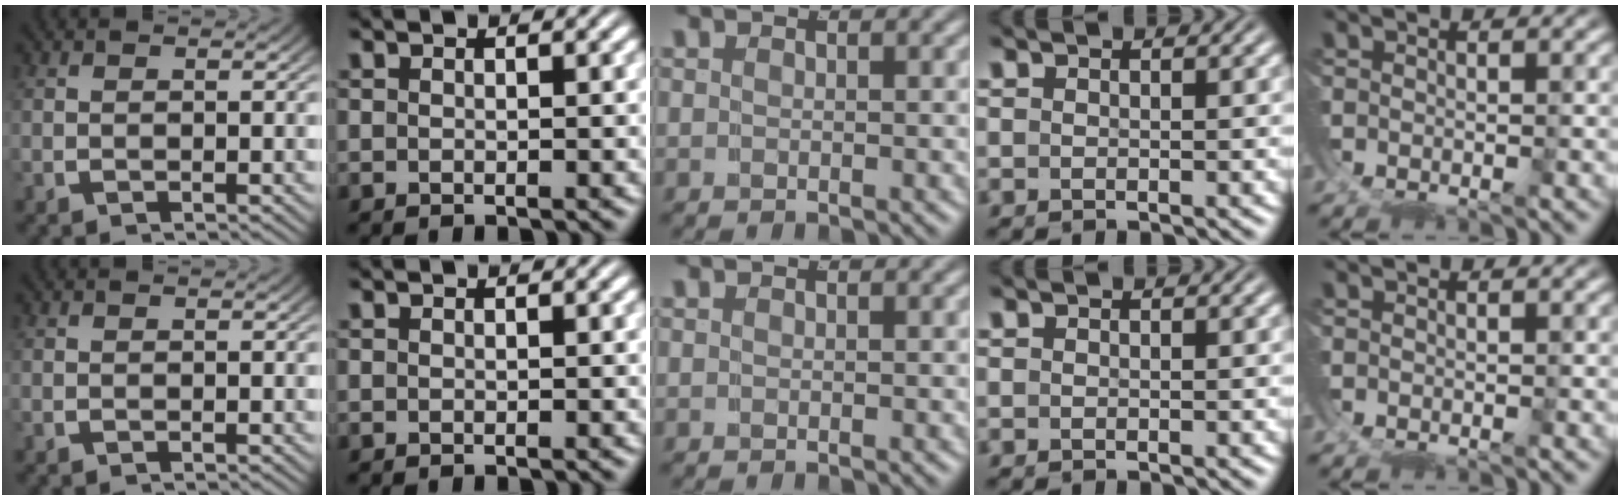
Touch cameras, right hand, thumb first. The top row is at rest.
{}